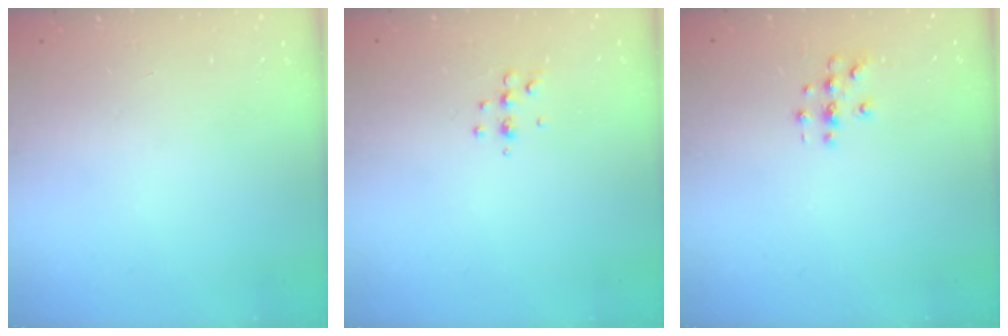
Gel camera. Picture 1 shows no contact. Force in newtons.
{"total": 4.5, "press": 4.3, "slide": 1.2}
{"total": 3.6, "press": 3.6, "slide": 0.5}